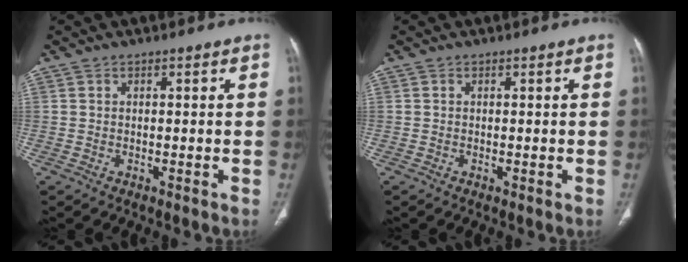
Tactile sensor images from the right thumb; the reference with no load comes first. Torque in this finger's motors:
{"motor_torque": [2.62, 2.39, 0.15, -0.02, -0.02]}